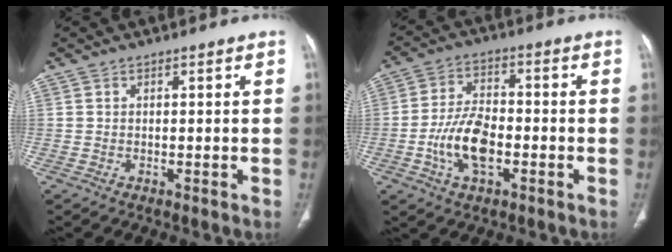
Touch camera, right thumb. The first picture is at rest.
{"total": 10.4, "force": [-3.0, 5.4, 8.3], "torque": [-0.154, 0.019, -0.056]}